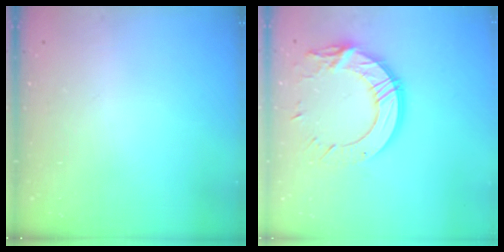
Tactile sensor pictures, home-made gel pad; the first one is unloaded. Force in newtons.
{"total": 16.0, "press": 16.0, "slide": 1.0}